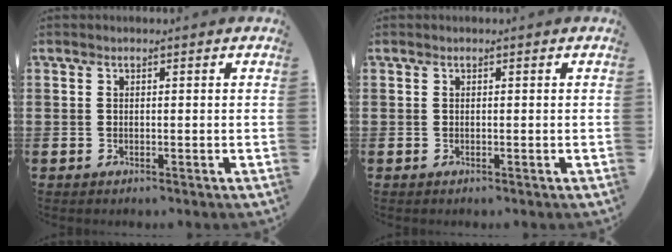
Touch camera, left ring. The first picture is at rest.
{"total": 0.0}